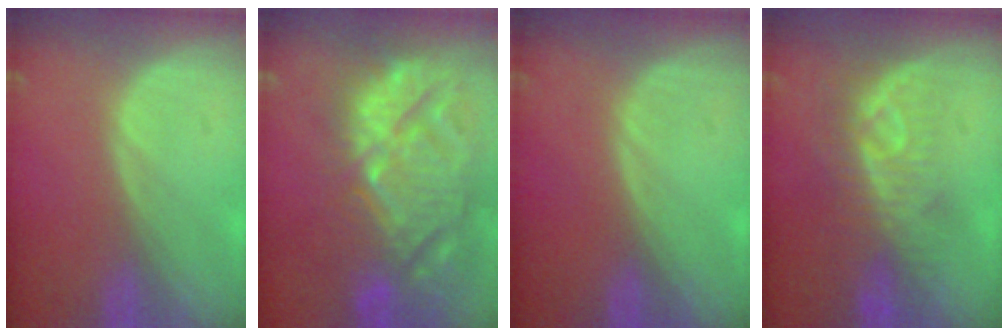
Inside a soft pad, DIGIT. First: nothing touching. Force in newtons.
{"total": 15.0, "press": 12.9, "slide": 7.7}
{"total": 0.0}
{"total": 8.2, "press": 7.6, "slide": 3.1}